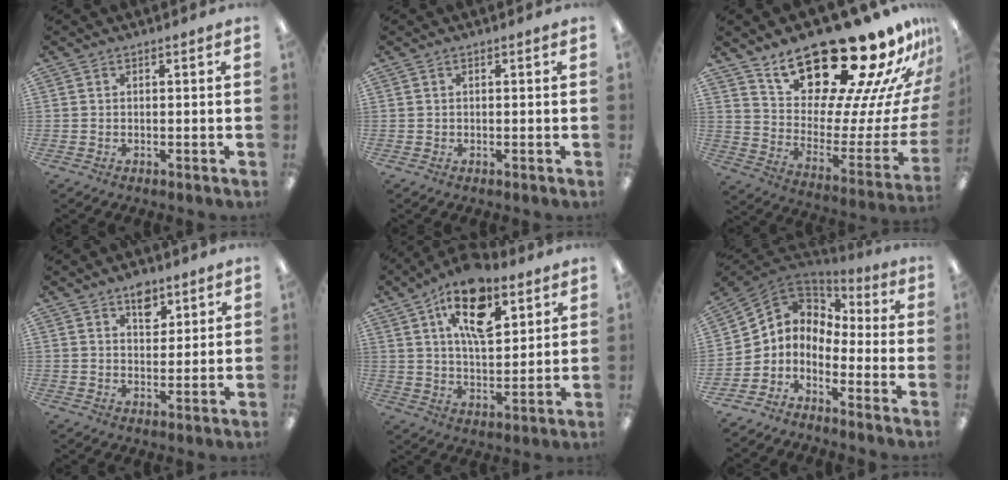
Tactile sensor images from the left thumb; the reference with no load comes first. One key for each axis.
{"total": 0.0}
{"total": 27.3, "fx": 21.0, "fy": 9.8, "fz": 14.4, "tx": -0.192, "ty": -0.162, "tz": 0.364}
{"total": 6.2, "fx": 3.8, "fy": 3.8, "fz": 3.2, "tx": -0.025, "ty": -0.016, "tz": 0.061}
{"total": 16.5, "fx": 8.8, "fy": 8.0, "fz": 11.4, "tx": -0.176, "ty": -0.026, "tz": 0.151}
{"total": 3.9, "fx": -1.1, "fy": 3.8, "fz": 0.3, "tx": -0.014, "ty": -0.007, "tz": -0.018}